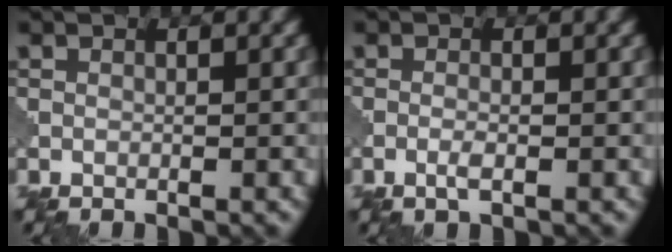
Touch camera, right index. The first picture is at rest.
{"total": 1.2, "force": [-0.5, 0.2, 1.1], "torque": [-0.023, -0.001, -0.012]}